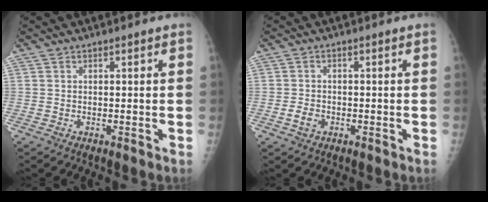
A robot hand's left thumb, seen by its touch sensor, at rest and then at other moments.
{"total": 2.6, "force": [-1.0, 1.9, 1.4], "torque": [-0.022, 0.005, -0.017]}